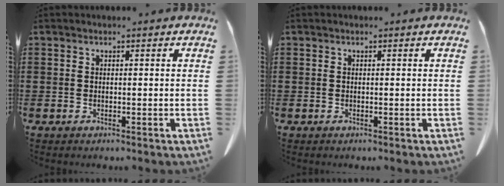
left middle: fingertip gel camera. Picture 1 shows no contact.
{"total": 0.0}